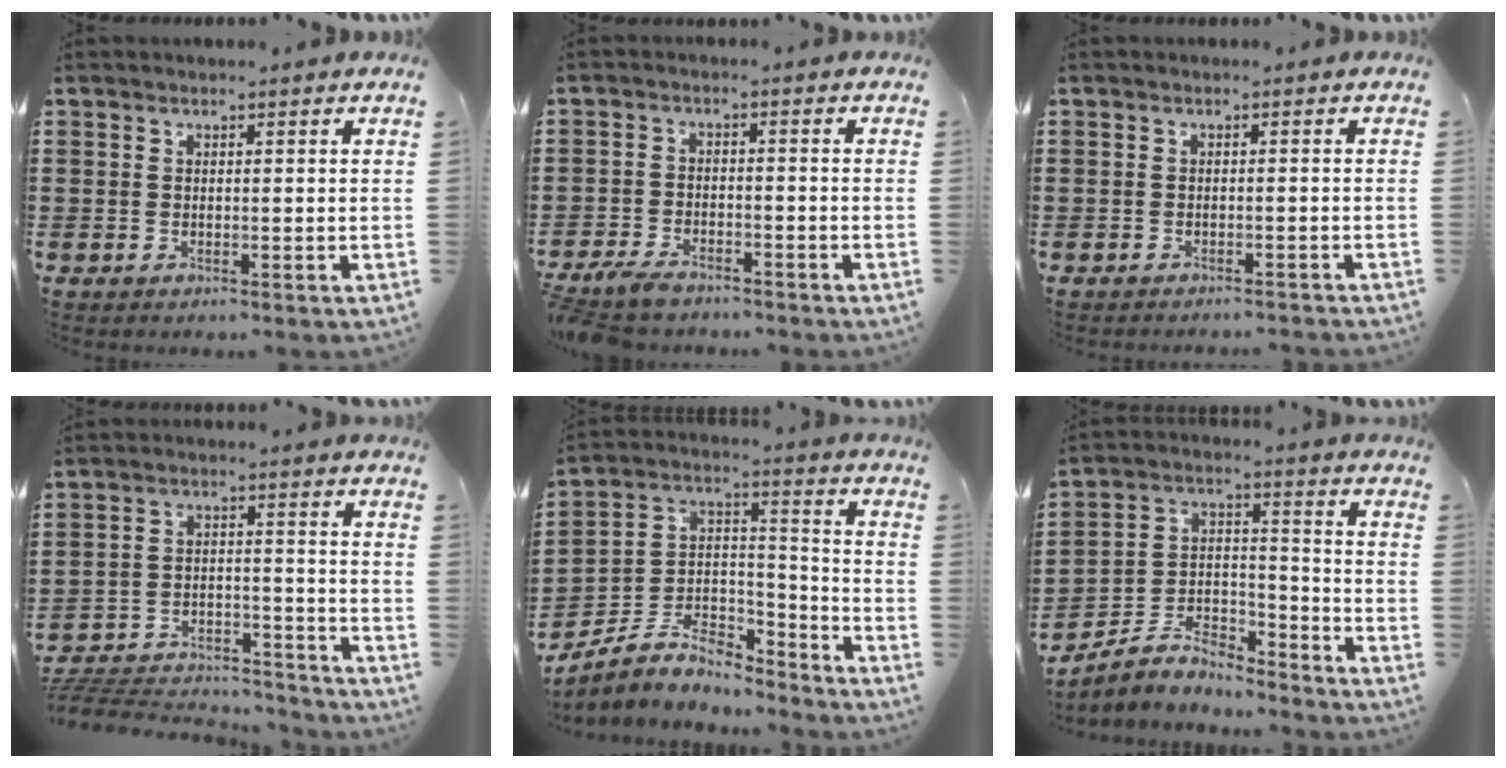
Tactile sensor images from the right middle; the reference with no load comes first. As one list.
[{"total": 3.6, "force": [-3.4, 0.9, 1.0], "torque": [-0.041, -0.002, -0.075]}, {"total": 0.9, "force": [-0.8, -0.2, 0.1], "torque": [-0.006, -0.002, -0.017]}, {"total": 6.0, "force": [-5.9, 0.8, 1.1], "torque": [-0.029, 0.001, -0.120]}, {"total": 6.2, "force": [-5.3, 2.9, 1.4], "torque": [-0.042, -0.001, -0.107]}, {"total": 6.9, "force": [-6.4, 1.9, 1.8], "torque": [-0.046, 0.007, -0.128]}]